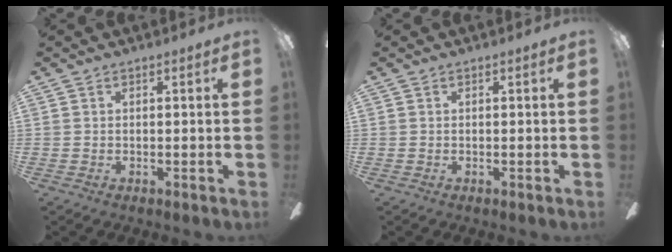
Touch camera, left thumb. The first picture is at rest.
{"total": 0.0}